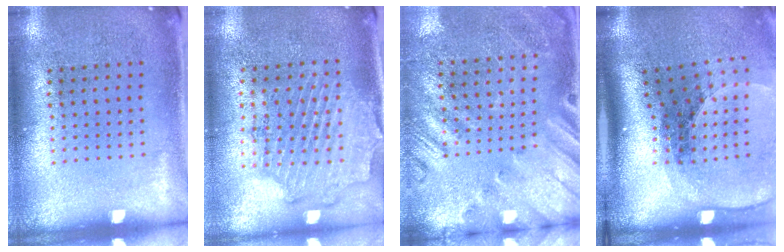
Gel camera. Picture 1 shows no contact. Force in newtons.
{"total": 1.9, "press": 1.7, "slide": 0.8}
{"total": 2.4, "press": 2.0, "slide": 1.3}
{"total": 2.6, "press": 1.9, "slide": 1.9}